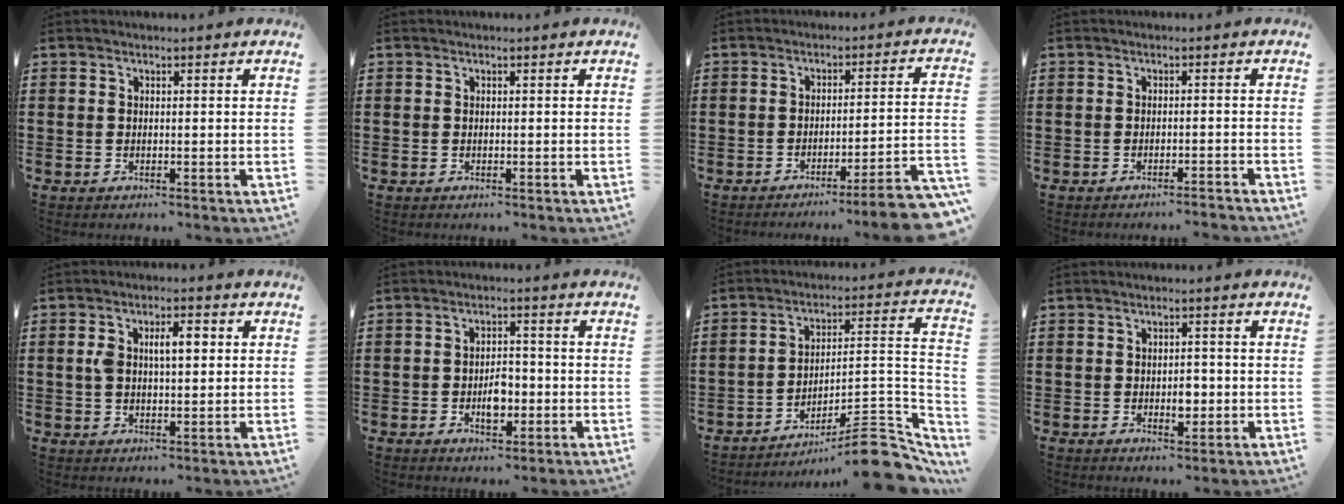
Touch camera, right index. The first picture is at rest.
{"total": 0.0}
{"total": 5.4, "force": [-4.2, -0.7, 3.3], "torque": [-0.055, -0.019, -0.084]}
{"total": 1.5, "force": [-1.5, -0.3, 0.3], "torque": [-0.007, 0.003, -0.029]}
{"total": 5.1, "force": [1.0, 2.4, 4.4], "torque": [-0.073, 0.007, 0.010]}
{"total": 4.3, "force": [-1.2, 2.3, 3.4], "torque": [-0.054, 0.003, -0.023]}
{"total": 9.9, "force": [-7.7, 1.4, 6.0], "torque": [-0.078, 0.012, -0.153]}
{"total": 3.0, "force": [-0.6, 1.7, 2.4], "torque": [-0.038, -0.001, -0.012]}